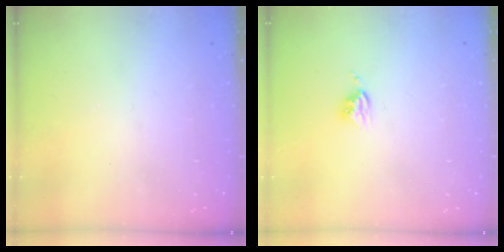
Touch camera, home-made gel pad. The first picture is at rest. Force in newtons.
{"total": 3.8, "press": 3.8, "slide": 0.5}